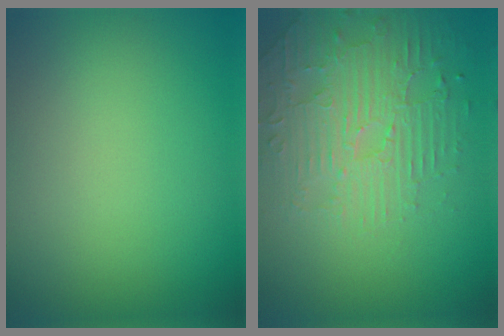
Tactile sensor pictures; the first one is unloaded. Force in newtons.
{"total": 4.6, "press": 3.7, "slide": 2.7}